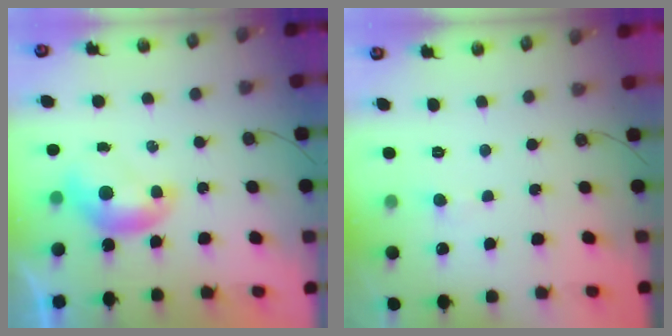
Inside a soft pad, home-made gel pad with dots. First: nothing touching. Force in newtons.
{"total": 0.9, "press": 0.7, "slide": 0.5}